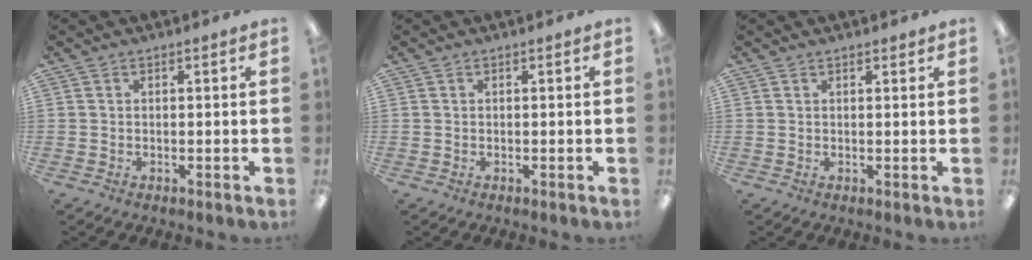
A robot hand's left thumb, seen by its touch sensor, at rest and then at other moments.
{"total": 0.0}
{"total": 0.8, "force": [0.7, 0.4, 0.1], "torque": [0.006, -0.004, 0.013]}